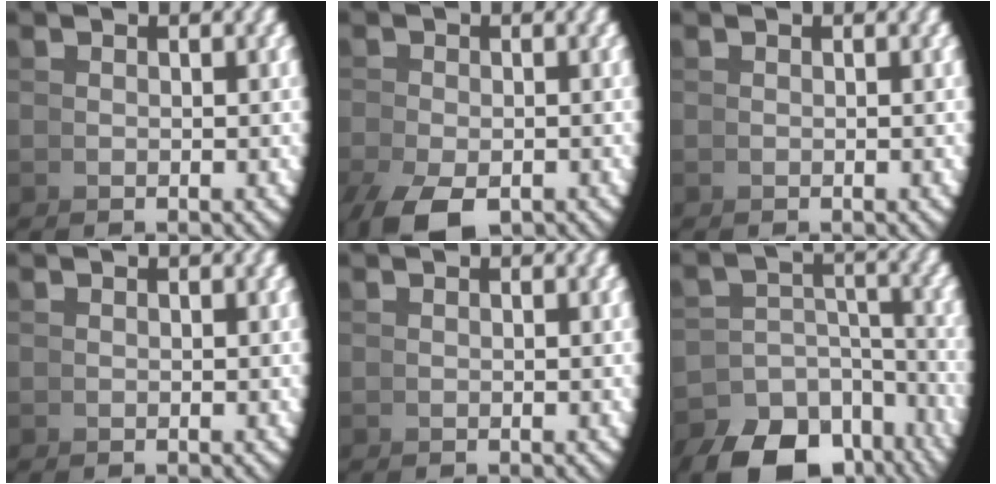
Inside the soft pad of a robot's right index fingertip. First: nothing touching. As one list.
[{"total": 3.2, "force": [-2.5, 0.8, 1.8], "torque": [-0.031, -0.021, -0.025]}, {"total": 0.0}, {"total": 0.0}, {"total": 0.0}, {"total": 9.6, "force": [-6.5, 5.0, 5.0], "torque": [-0.081, -0.041, -0.083]}]